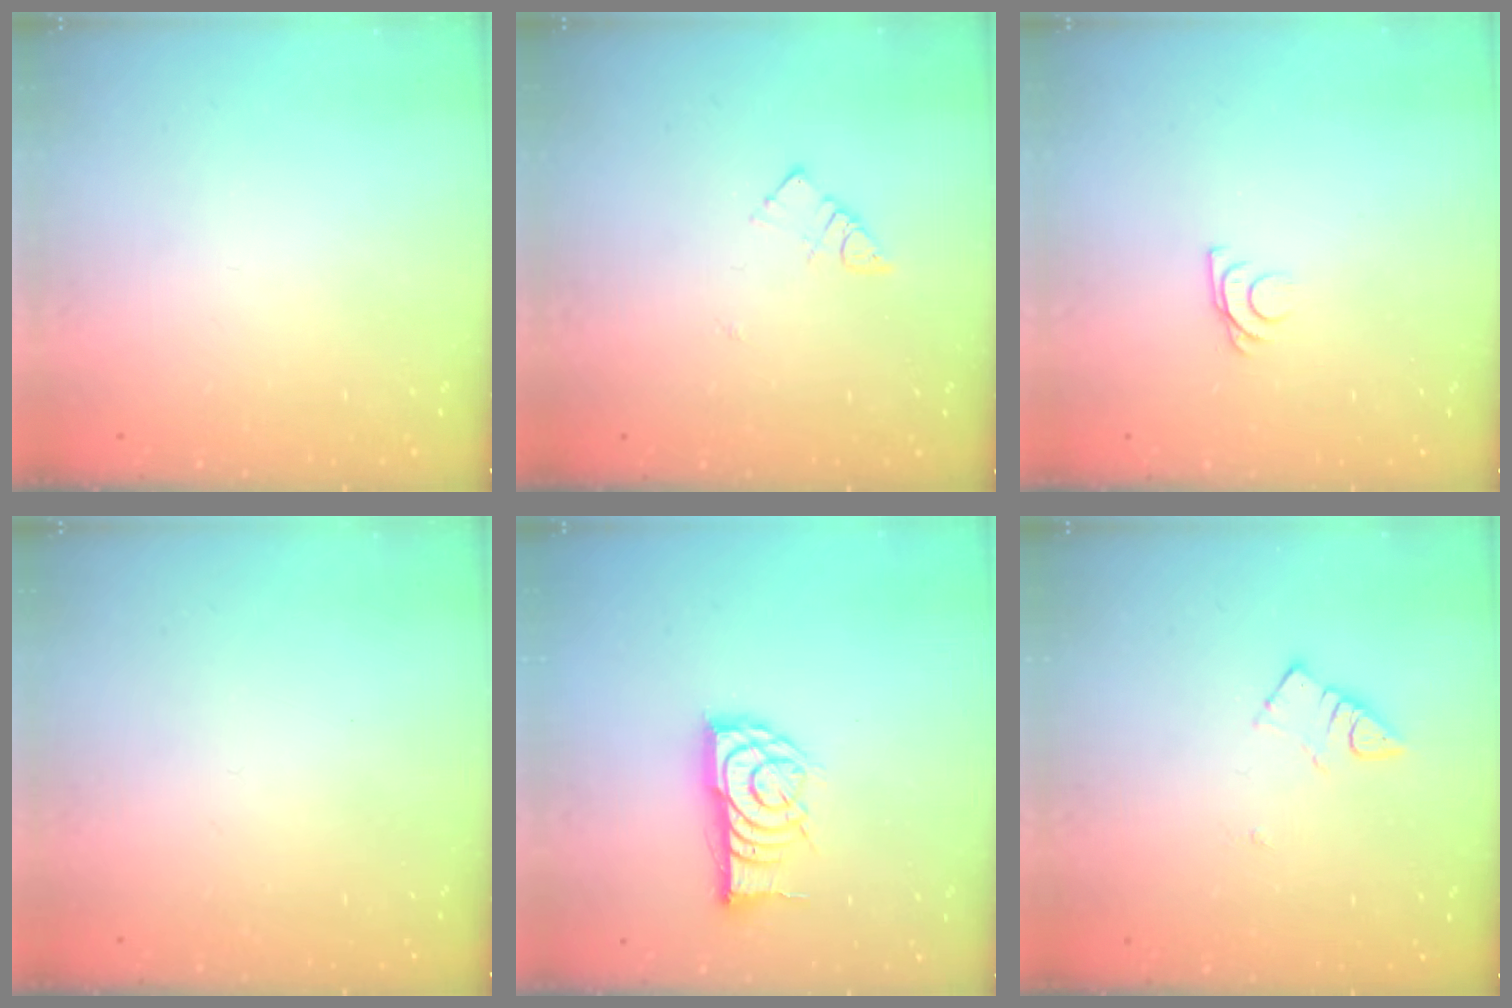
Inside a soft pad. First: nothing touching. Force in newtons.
{"total": 4.1, "press": 4.0, "slide": 0.5}
{"total": 6.1, "press": 6.0, "slide": 0.7}
{"total": 1.7, "press": 1.6, "slide": 0.1}
{"total": 13.1, "press": 13.1, "slide": 0.5}
{"total": 2.8, "press": 2.7, "slide": 0.3}